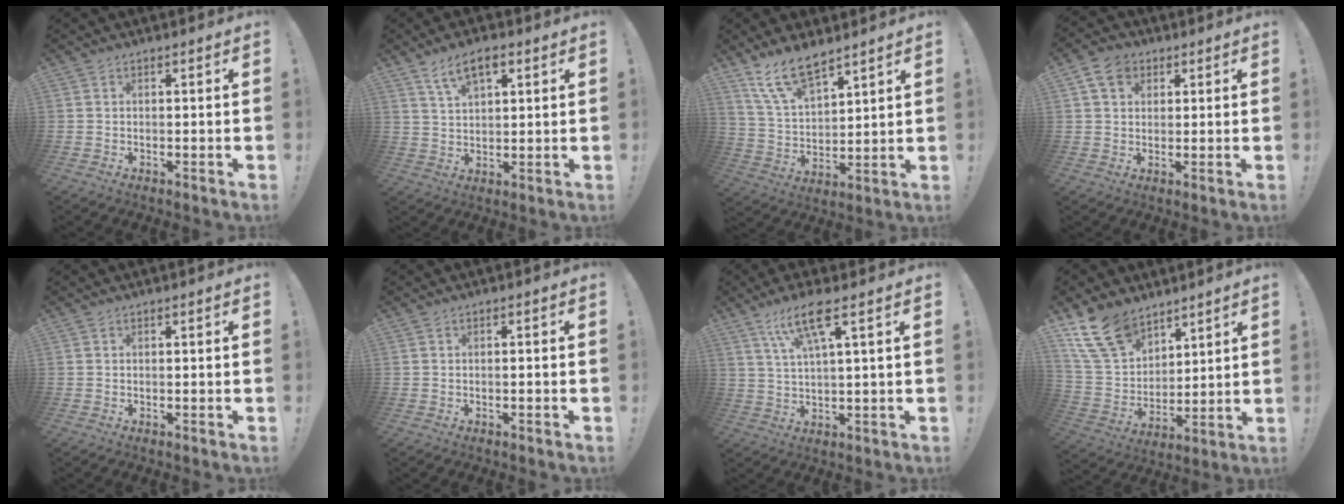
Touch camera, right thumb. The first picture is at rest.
{"total": 7.8, "force": [4.2, 3.6, 5.6], "torque": [-0.097, -0.006, 0.077]}
{"total": 12.5, "force": [9.5, 5.1, 6.2], "torque": [-0.119, -0.050, 0.181]}
{"total": 7.2, "force": [3.0, 5.4, 3.8], "torque": [-0.067, 0.003, 0.059]}
{"total": 0.0}
{"total": 1.1, "force": [-0.8, -0.2, 0.8], "torque": [-0.017, 0.001, -0.014]}
{"total": 9.8, "force": [4.7, 1.6, 8.4], "torque": [-0.156, -0.004, 0.080]}
{"total": 16.0, "force": [11.5, 9.1, 6.6], "torque": [-0.141, -0.066, 0.223]}